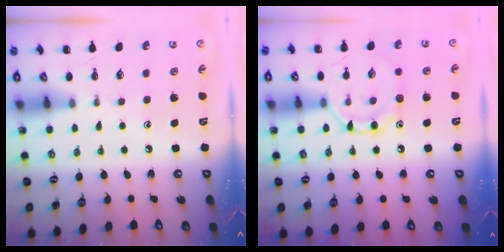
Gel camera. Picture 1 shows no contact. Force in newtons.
{"total": 10.0, "press": 10.0, "slide": 0.9}